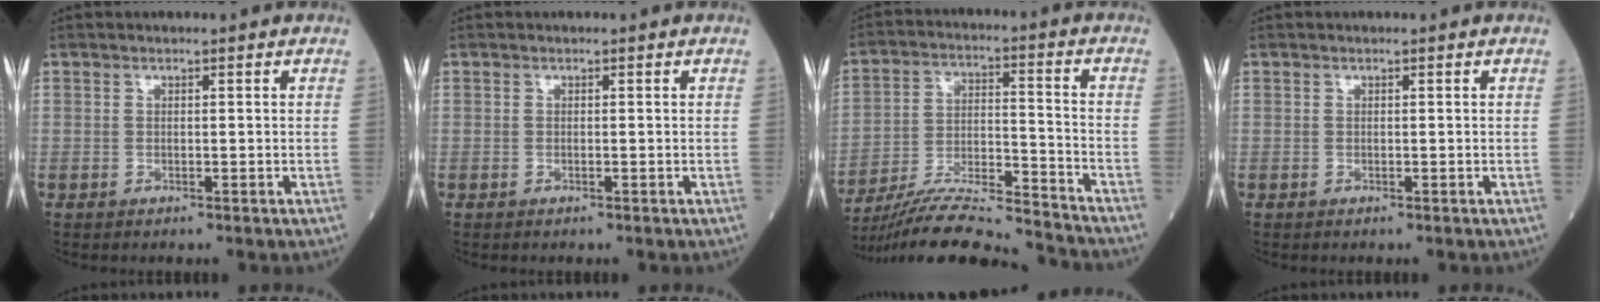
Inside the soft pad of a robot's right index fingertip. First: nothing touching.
{"total": 0.0}
{"total": 17.4, "force": [-16.4, -0.1, 5.8], "torque": [-0.119, -0.004, -0.276]}
{"total": 0.0}